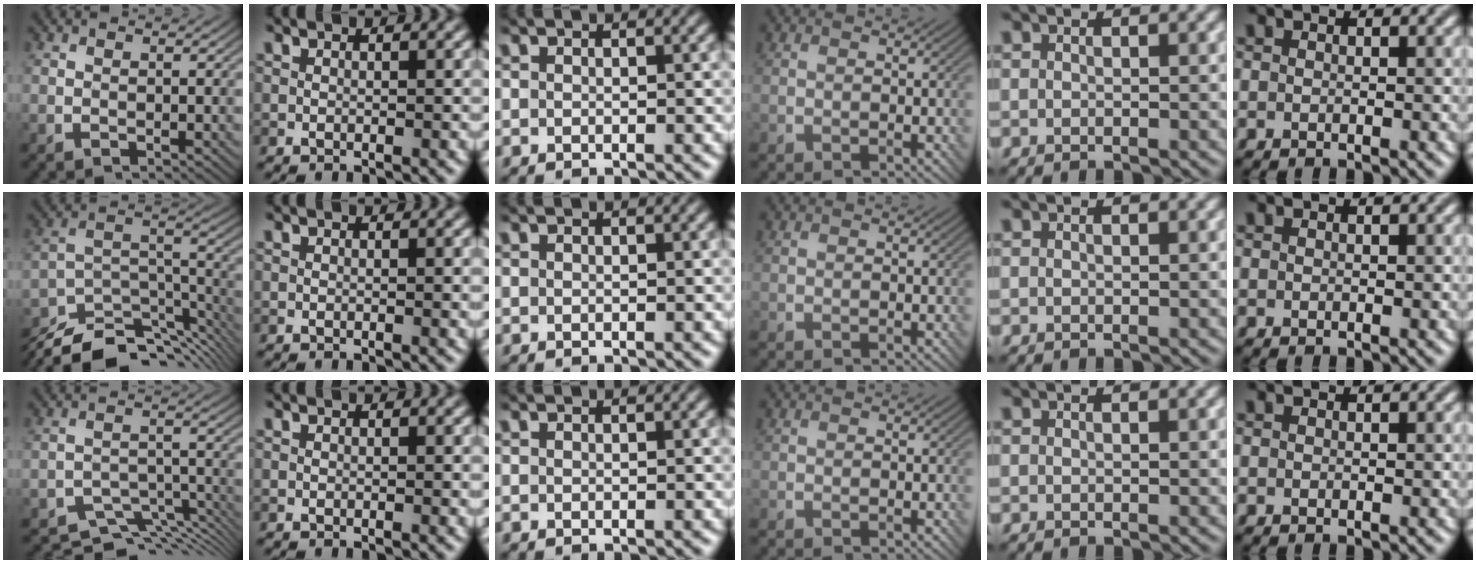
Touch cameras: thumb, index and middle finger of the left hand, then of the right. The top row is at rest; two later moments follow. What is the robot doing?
{"motion": "insert", "object": "bottle cap"}